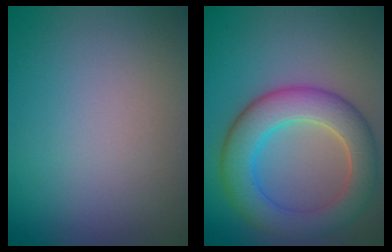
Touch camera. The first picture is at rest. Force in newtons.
{"total": 7.1, "press": 7.1, "slide": 0.4}